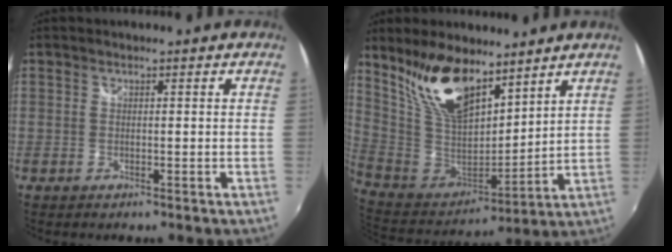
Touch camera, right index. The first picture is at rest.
{"total": 17.8, "force": [11.7, 7.9, 10.8], "torque": [-0.214, 0.007, 0.242]}